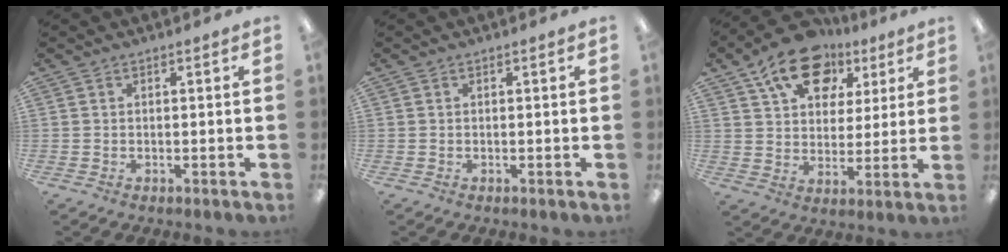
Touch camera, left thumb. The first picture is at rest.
{"total": 0.0}
{"total": 15.7, "force": [9.4, 10.0, 7.4], "torque": [-0.118, -0.046, 0.171]}